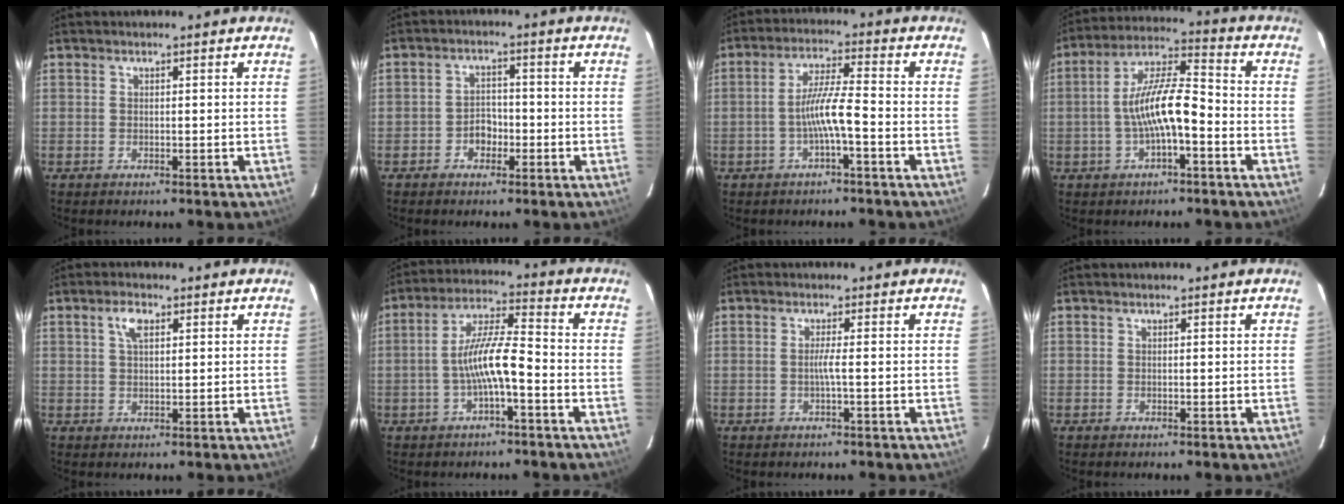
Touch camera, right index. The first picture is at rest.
{"total": 3.5, "force": [-1.6, 2.7, 1.5], "torque": [-0.030, 0.010, -0.022]}
{"total": 6.0, "force": [-2.3, 0.0, 5.6], "torque": [-0.114, 0.009, -0.040]}
{"total": 10.6, "force": [-2.8, 2.7, 9.9], "torque": [-0.191, 0.018, -0.051]}
{"total": 3.3, "force": [1.4, 1.6, 2.5], "torque": [-0.049, 0.009, 0.026]}
{"total": 8.7, "force": [-2.8, 1.4, 8.1], "torque": [-0.167, 0.014, -0.051]}
{"total": 1.6, "force": [-0.4, -0.6, 1.4], "torque": [-0.024, -0.003, -0.010]}
{"total": 0.0}